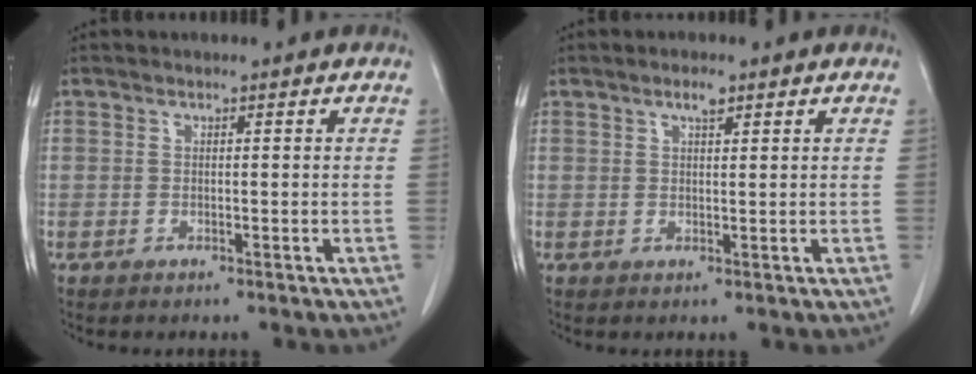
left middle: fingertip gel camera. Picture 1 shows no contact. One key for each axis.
{"total": 1.9, "fx": 1.2, "fy": 0.5, "fz": 1.4, "tx": -0.026, "ty": 0.003, "tz": 0.021}